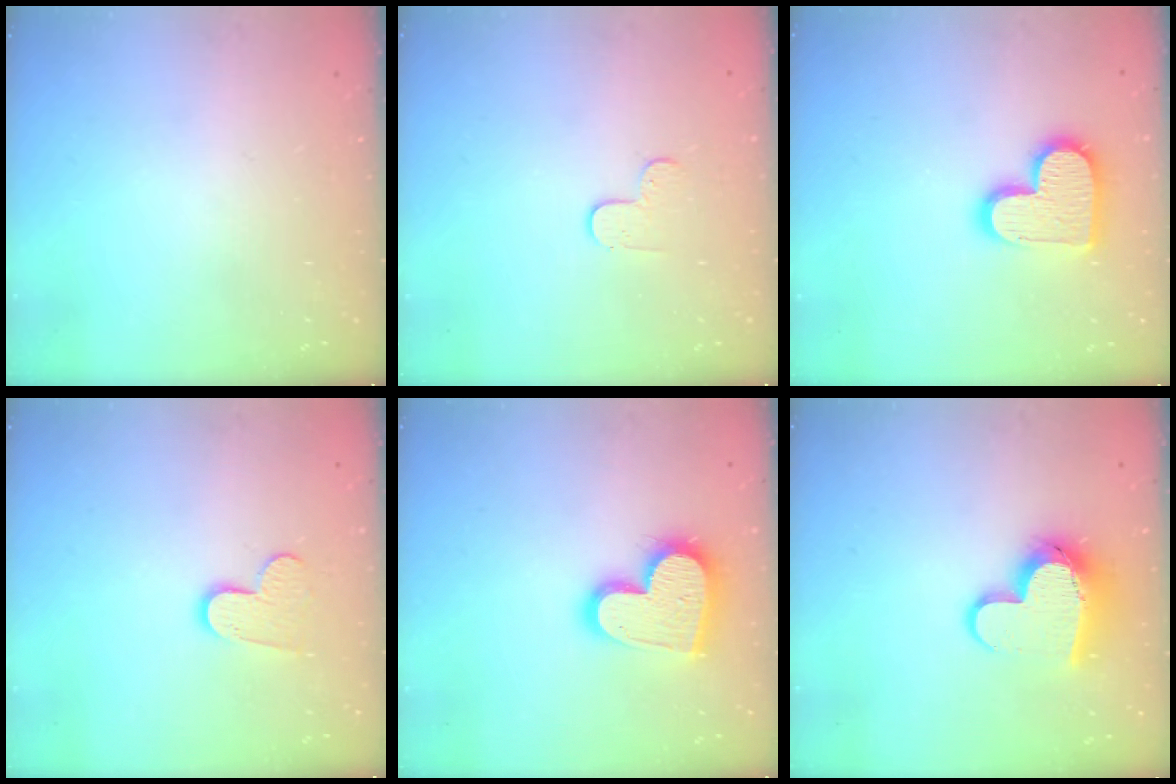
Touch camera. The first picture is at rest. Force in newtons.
{"total": 3.6, "press": 3.6, "slide": 0.4}
{"total": 14.2, "press": 14.2, "slide": 0.9}
{"total": 8.5, "press": 8.5, "slide": 0.5}
{"total": 17.9, "press": 17.9, "slide": 1.4}
{"total": 12.4, "press": 12.3, "slide": 1.2}